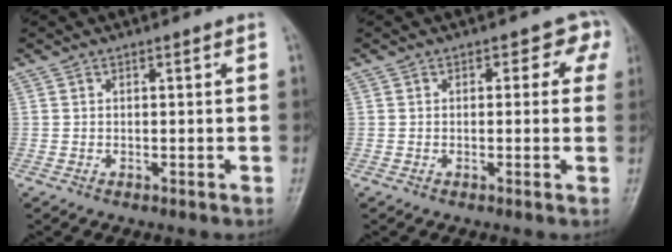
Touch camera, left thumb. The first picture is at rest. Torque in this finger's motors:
{"motor_torque": [-0.30, 0.24, 0.01, -0.07, 0.04]}